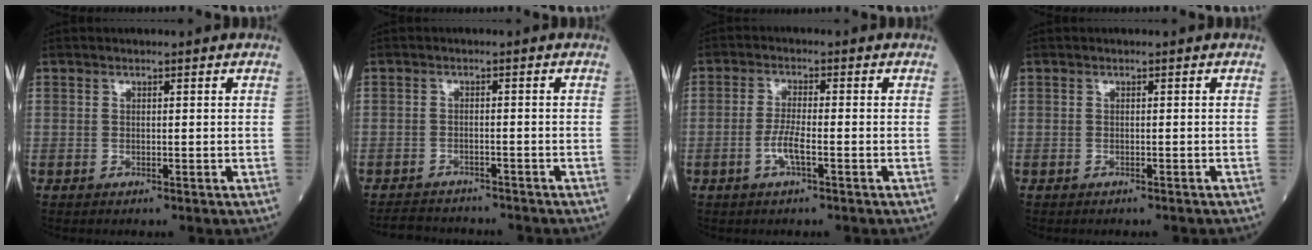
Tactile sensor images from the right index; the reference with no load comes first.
{"total": 6.8, "force": [-6.5, 1.7, 1.4], "torque": [-0.018, 0.000, -0.094]}
{"total": 3.5, "force": [-1.4, 0.3, 3.2], "torque": [-0.065, -0.001, -0.030]}
{"total": 1.4, "force": [-1.3, 0.1, 0.4], "torque": [-0.008, -0.003, -0.016]}